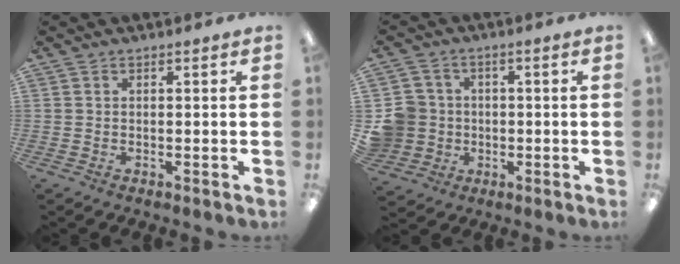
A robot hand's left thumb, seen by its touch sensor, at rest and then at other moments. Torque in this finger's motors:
{"motor_torque": [-0.47, 0.64, -0.16, 0.16, 0.04]}